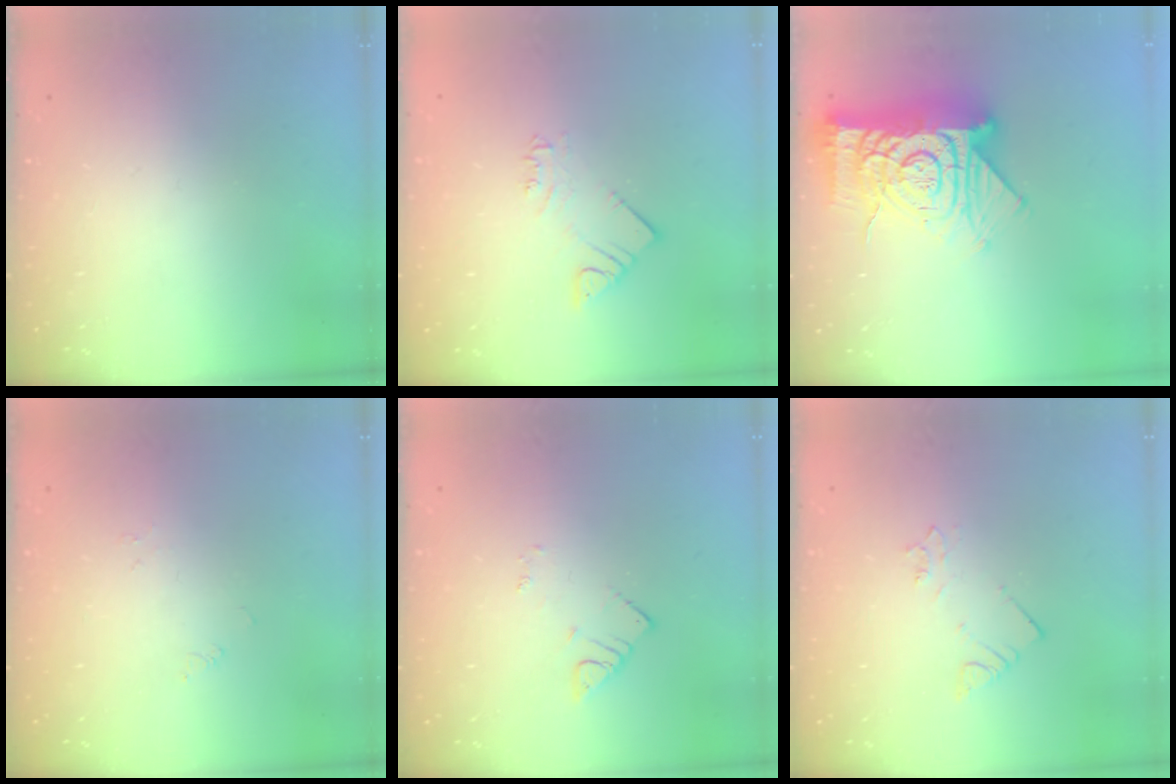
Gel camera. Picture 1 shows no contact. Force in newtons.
{"total": 3.4, "press": 3.4, "slide": 0.2}
{"total": 21.4, "press": 21.3, "slide": 2.0}
{"total": 0.0}
{"total": 2.7, "press": 2.7, "slide": 0.4}
{"total": 2.7, "press": 2.7, "slide": 0.3}